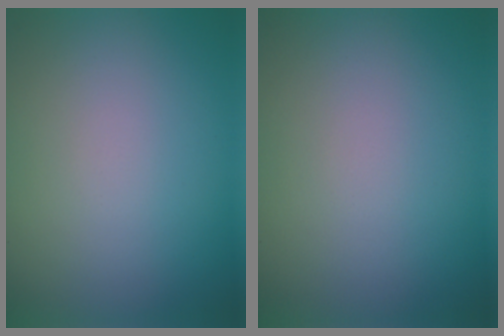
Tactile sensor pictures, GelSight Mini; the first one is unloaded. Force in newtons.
{"total": 0.0}